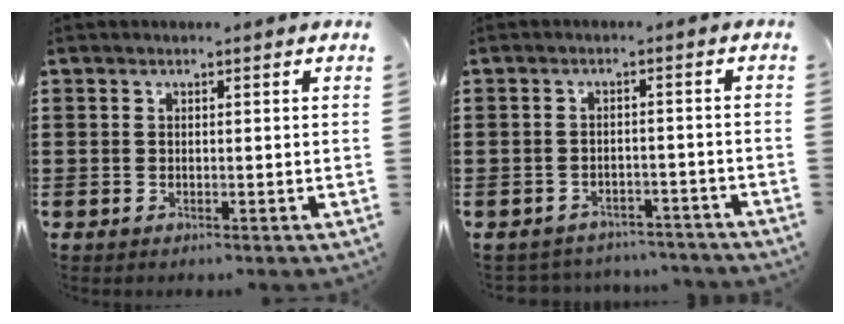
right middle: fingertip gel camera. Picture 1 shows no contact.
{"total": 2.8, "force": [-2.7, 0.4, -0.3], "torque": [-0.005, -0.002, -0.059]}